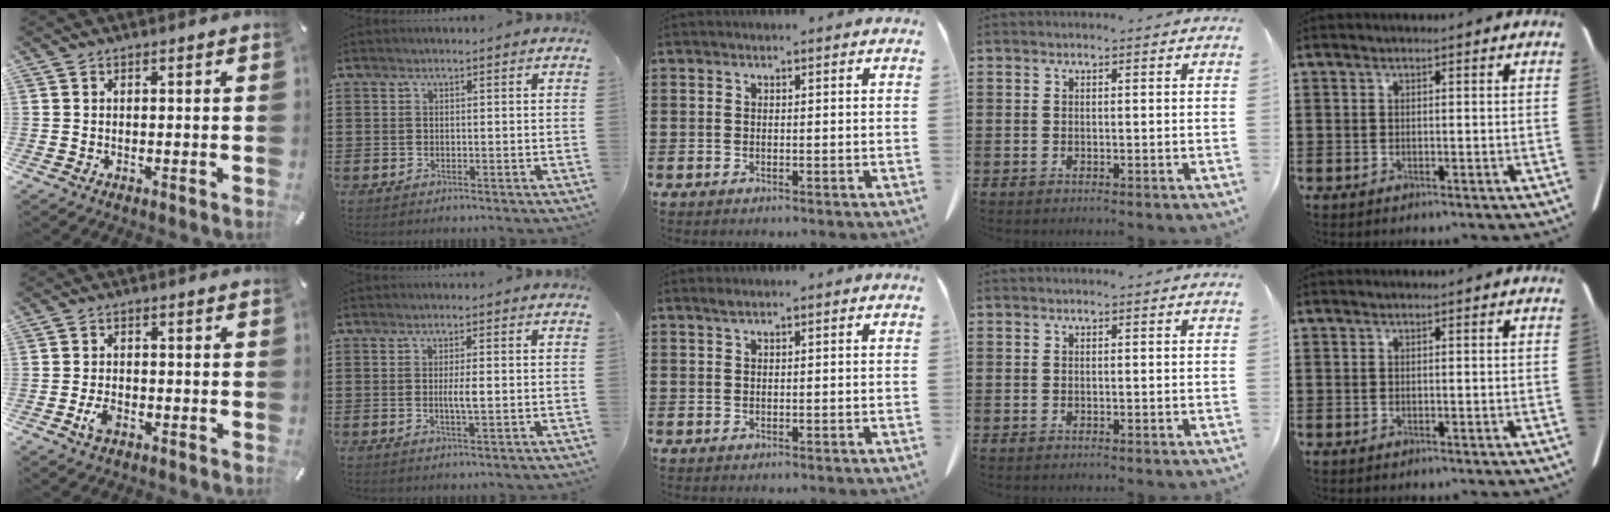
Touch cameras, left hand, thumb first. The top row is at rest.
{"thumb": {"total": 3.6, "force": [-1.6, 2.1, 2.5], "torque": [-0.062, 0.000, -0.032]}, "index": {"total": 2.5, "force": [-0.1, 0.3, 2.5], "torque": [-0.047, -0.005, -0.003]}, "middle": {"total": 0.8, "force": [0.5, 0.0, 0.6], "torque": [-0.013, 0.000, 0.009]}}